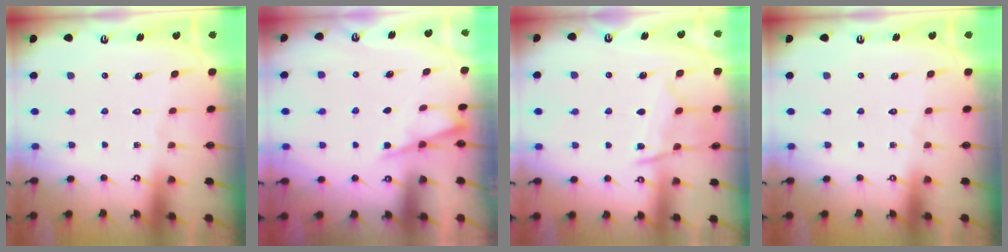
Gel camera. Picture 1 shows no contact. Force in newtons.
{"total": 2.7, "press": 2.7, "slide": 0.3}
{"total": 9.7, "press": 9.6, "slide": 1.0}
{"total": 0.0}